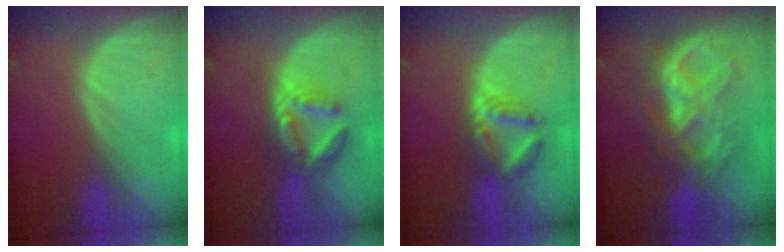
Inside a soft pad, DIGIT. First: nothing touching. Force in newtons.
{"total": 6.5, "press": 5.9, "slide": 2.8}
{"total": 5.8, "press": 5.7, "slide": 1.2}
{"total": 9.6, "press": 9.5, "slide": 1.0}